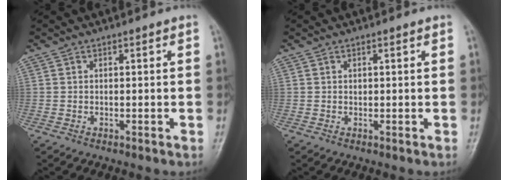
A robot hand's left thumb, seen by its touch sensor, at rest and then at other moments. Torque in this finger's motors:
{"motor_torque": [-0.01, 0.09, 0.15, 0.03, -0.01]}